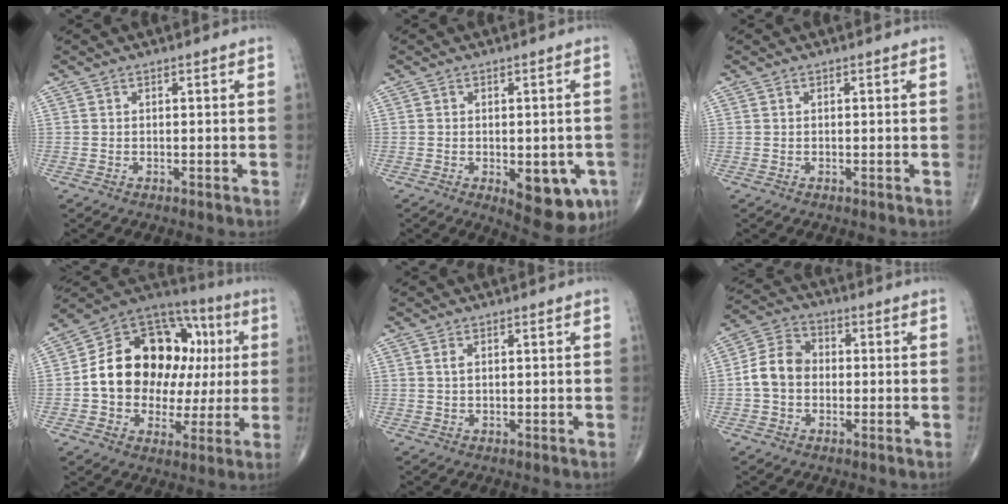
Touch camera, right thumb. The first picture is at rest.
{"total": 10.6, "force": [-3.6, 5.0, 8.7], "torque": [-0.084, 0.000, -0.035]}
{"total": 0.0}
{"total": 23.5, "force": [2.1, 16.7, 16.5], "torque": [-0.219, 0.045, 0.039]}
{"total": 1.2, "force": [0.4, 0.6, 0.9], "torque": [-0.021, 0.003, 0.009]}
{"total": 8.0, "force": [-0.7, 6.4, 4.9], "torque": [-0.081, 0.028, -0.026]}